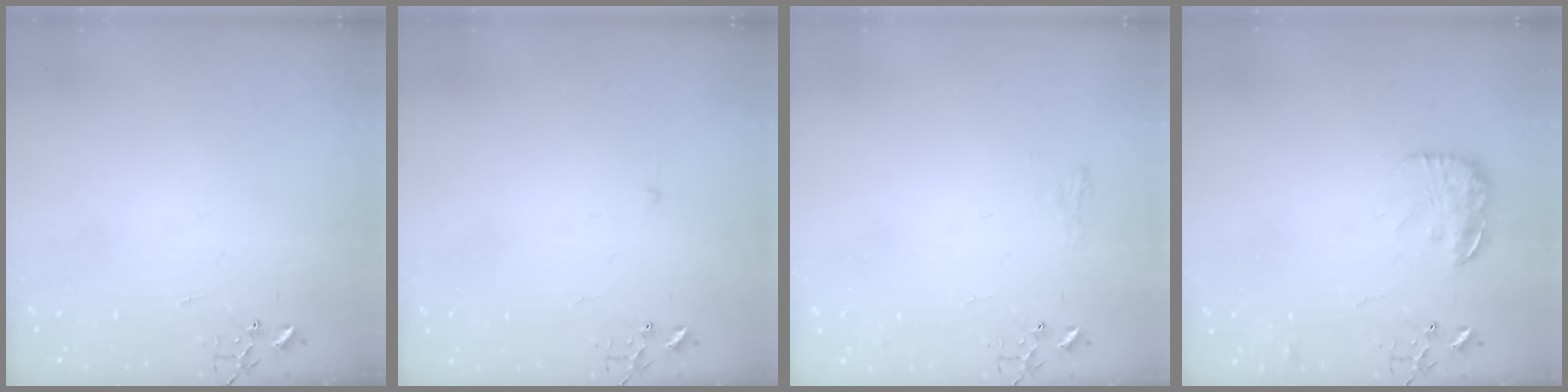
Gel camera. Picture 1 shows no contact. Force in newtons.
{"total": 2.3, "press": 2.3, "slide": 0.3}
{"total": 6.4, "press": 6.4, "slide": 0.6}
{"total": 12.1, "press": 12.1, "slide": 0.5}